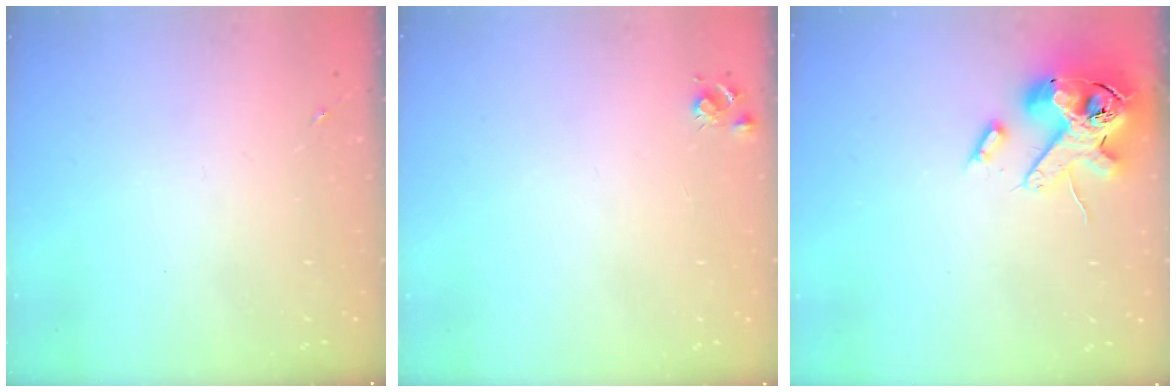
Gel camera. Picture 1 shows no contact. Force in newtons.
{"total": 5.3, "press": 5.3, "slide": 0.6}
{"total": 16.3, "press": 16.1, "slide": 2.8}